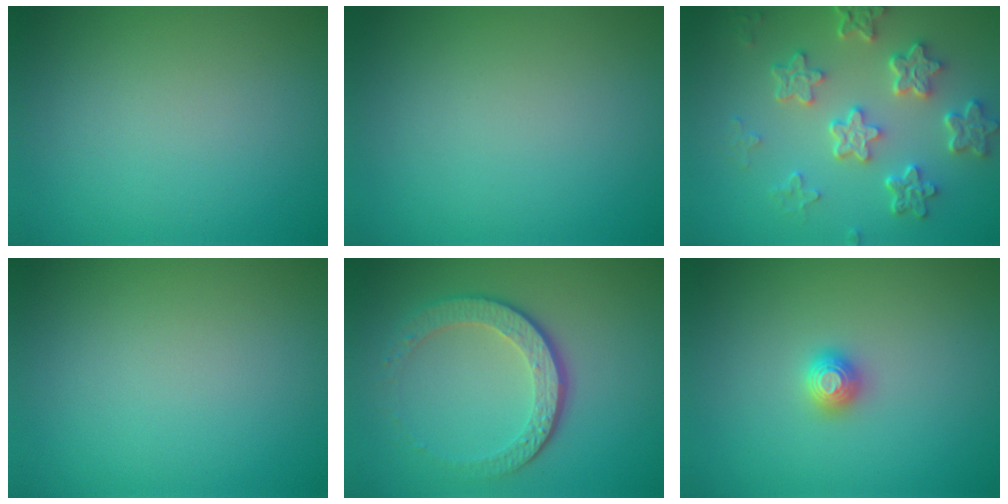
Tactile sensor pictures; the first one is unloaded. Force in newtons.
{"total": 0.0}
{"total": 5.6, "press": 4.3, "slide": 3.6}
{"total": 0.0}
{"total": 4.3, "press": 3.0, "slide": 3.1}
{"total": 1.2, "press": 1.2, "slide": 0.3}